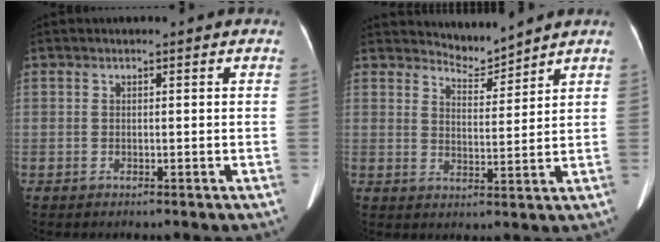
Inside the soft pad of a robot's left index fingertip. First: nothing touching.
{"total": 3.9, "force": [3.8, -0.4, -0.6], "torque": [0.005, -0.012, 0.070]}